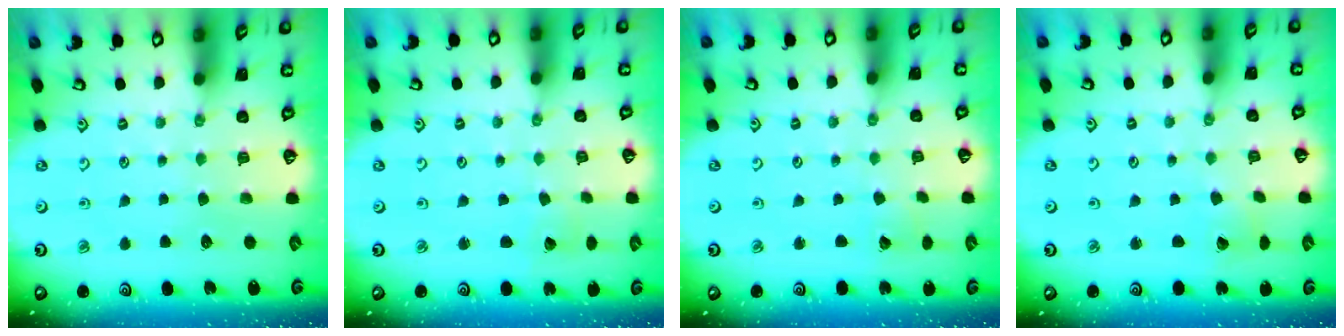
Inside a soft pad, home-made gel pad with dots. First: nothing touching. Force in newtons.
{"total": 1.6, "press": 1.6, "slide": 0.1}
{"total": 2.8, "press": 2.8, "slide": 0.3}
{"total": 3.4, "press": 3.4, "slide": 0.3}